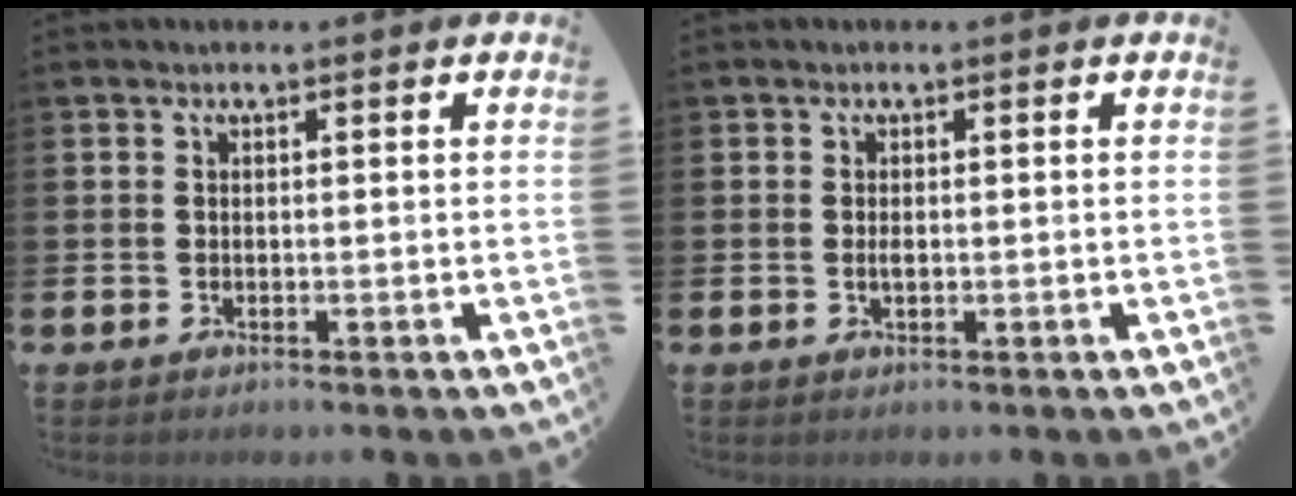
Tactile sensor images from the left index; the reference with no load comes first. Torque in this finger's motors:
{"motor_torque": [0.23, 0.09, 0.02, 0.05]}